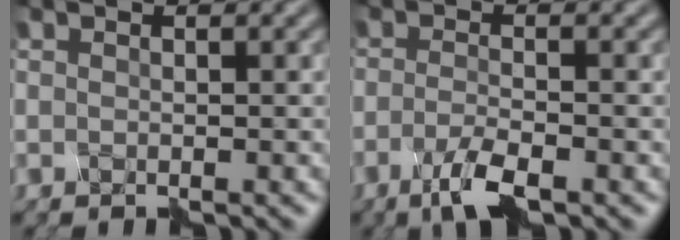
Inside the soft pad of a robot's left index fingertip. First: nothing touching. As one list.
[{"total": 3.0, "force": [-2.0, 0.3, 2.1], "torque": [-0.062, 0.001, -0.046]}]